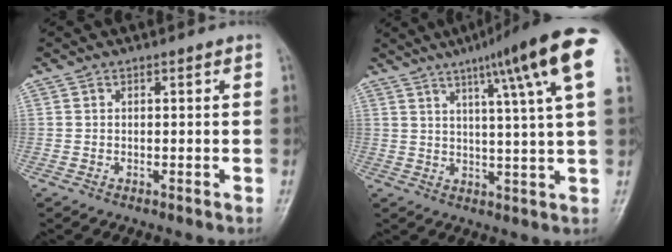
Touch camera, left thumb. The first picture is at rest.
{"total": 17.0, "force": [8.4, 1.0, 14.8], "torque": [-0.205, -0.013, 0.103]}